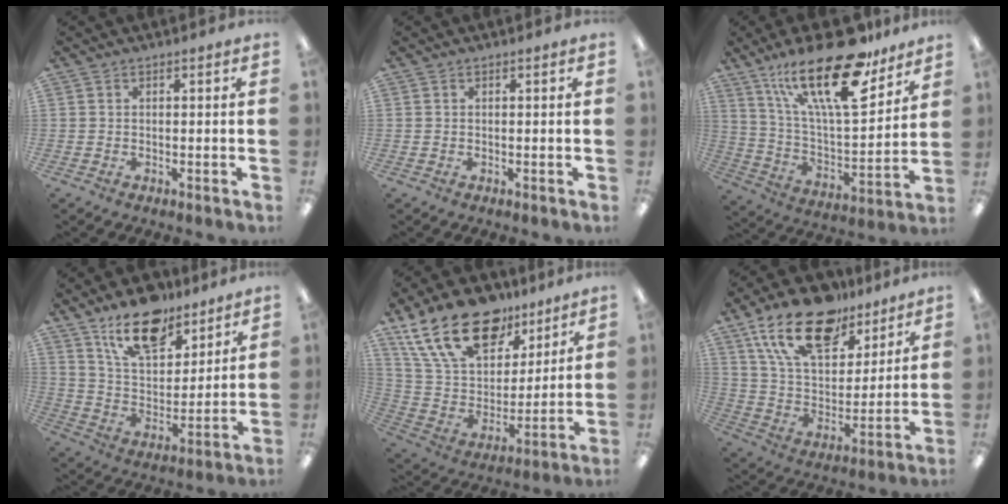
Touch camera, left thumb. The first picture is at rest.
{"total": 0.0}
{"total": 26.1, "force": [16.9, 9.0, 17.7], "torque": [-0.302, -0.098, 0.284]}
{"total": 15.7, "force": [11.6, 7.3, 7.6], "torque": [-0.127, -0.058, 0.207]}
{"total": 22.3, "force": [14.2, 12.5, 11.8], "torque": [-0.222, -0.066, 0.261]}
{"total": 20.5, "force": [13.5, 10.6, 11.3], "torque": [-0.200, -0.065, 0.242]}